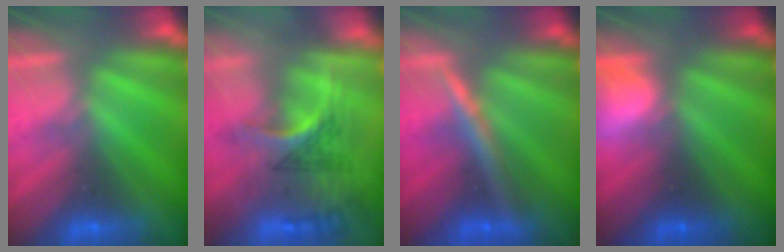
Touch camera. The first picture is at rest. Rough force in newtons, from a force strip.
{"total": 2.9}
{"total": 2.5}
{"total": 2.6}